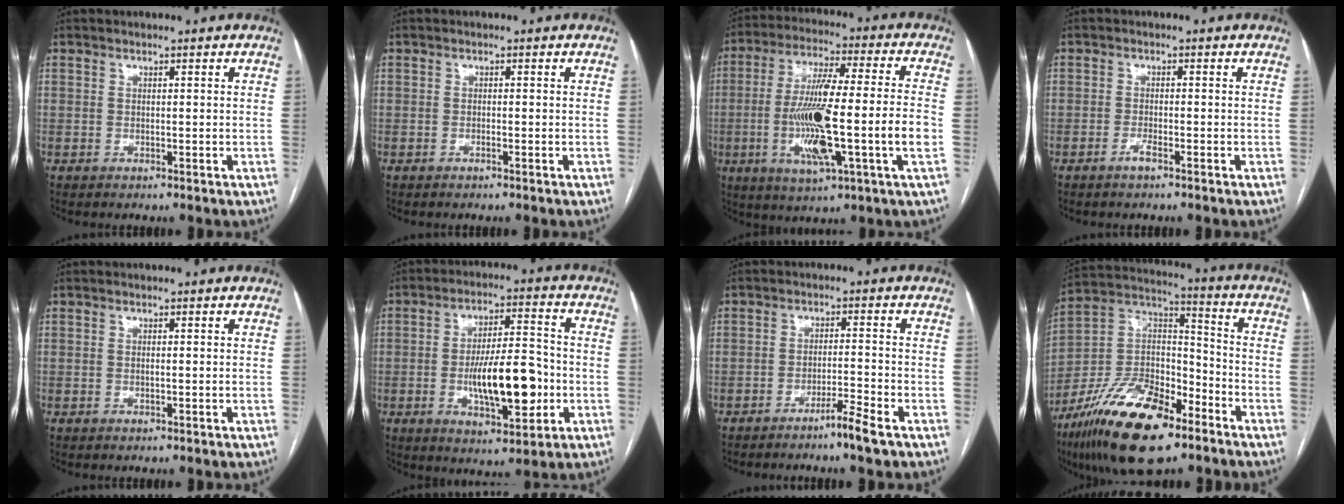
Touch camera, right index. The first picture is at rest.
{"total": 0.6, "force": [-0.4, 0.0, 0.4], "torque": [-0.010, 0.001, -0.008]}
{"total": 18.2, "force": [-3.7, 0.6, 17.8], "torque": [-0.330, -0.002, -0.066]}
{"total": 1.7, "force": [-1.2, 0.0, 1.2], "torque": [-0.025, -0.001, -0.024]}
{"total": 0.6, "force": [-0.2, -0.1, 0.6], "torque": [-0.012, 0.000, -0.001]}
{"total": 13.6, "force": [-2.9, 4.0, 12.6], "torque": [-0.212, 0.009, -0.042]}
{"total": 4.5, "force": [-3.3, -0.6, 3.0], "torque": [-0.048, -0.007, -0.060]}
{"total": 21.9, "force": [-14.1, 7.9, 14.8], "torque": [-0.293, 0.006, -0.252]}